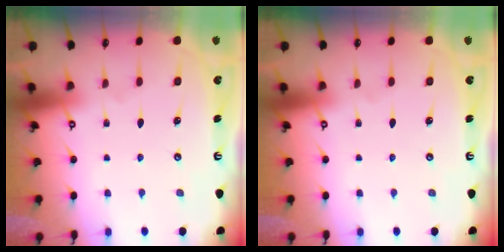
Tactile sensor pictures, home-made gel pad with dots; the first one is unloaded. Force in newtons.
{"total": 0.0}